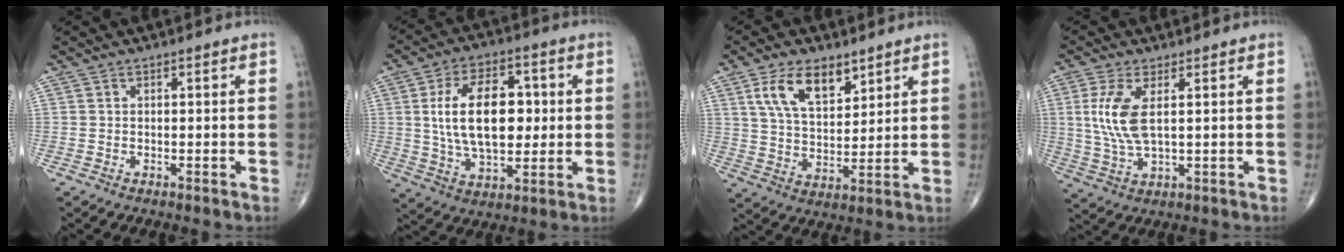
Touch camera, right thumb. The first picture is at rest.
{"total": 16.3, "force": [1.7, 9.1, 13.4], "torque": [-0.211, 0.004, 0.033]}
{"total": 10.9, "force": [6.0, 5.5, 7.2], "torque": [-0.112, -0.029, 0.118]}
{"total": 8.6, "force": [1.8, 3.3, 7.7], "torque": [-0.183, -0.009, 0.041]}